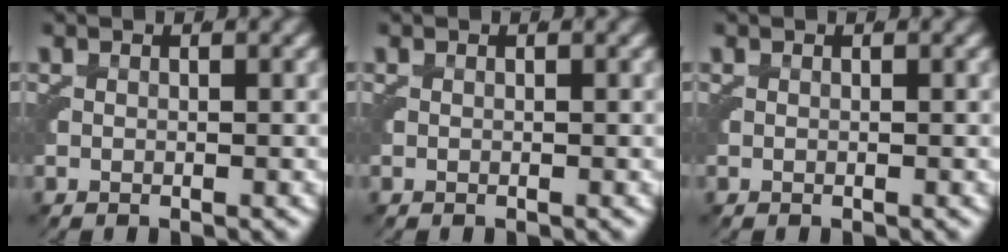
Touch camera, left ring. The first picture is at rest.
{"total": 0.0}
{"total": 0.0}